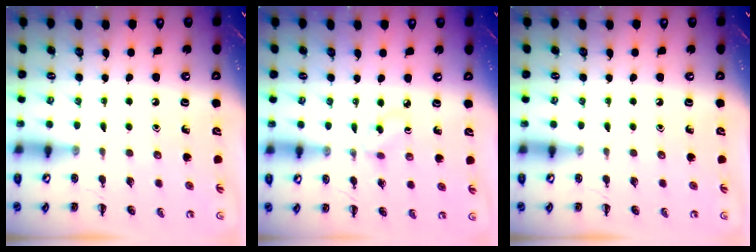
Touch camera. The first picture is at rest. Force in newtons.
{"total": 2.9, "press": 2.6, "slide": 1.2}
{"total": 0.0}